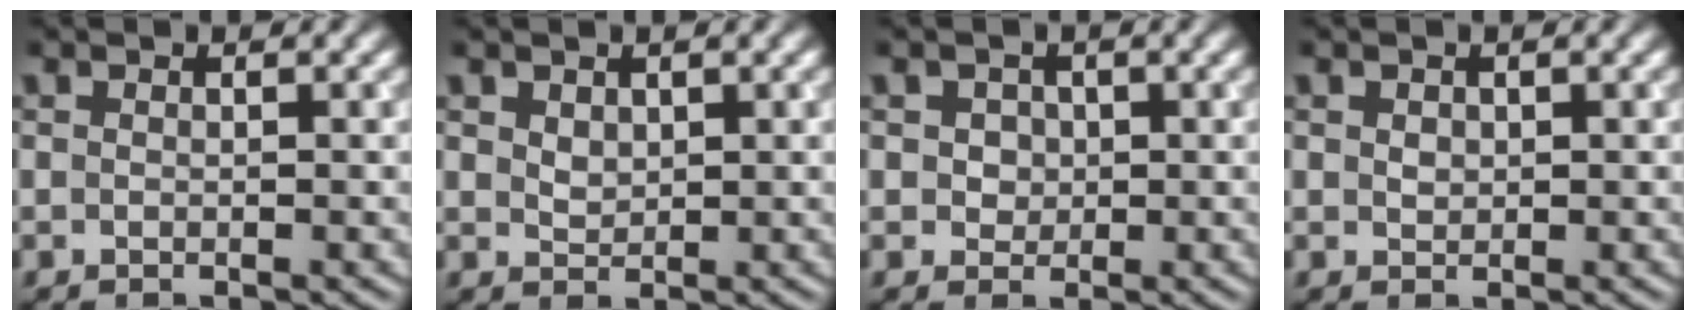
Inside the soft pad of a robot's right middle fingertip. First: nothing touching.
{"total": 1.2, "force": [0.6, 0.9, 0.6], "torque": [-0.011, -0.001, 0.016]}
{"total": 1.9, "force": [0.6, 1.6, 0.8], "torque": [-0.010, 0.011, 0.008]}
{"total": 0.8, "force": [0.3, 0.7, 0.4], "torque": [-0.007, -0.002, 0.007]}